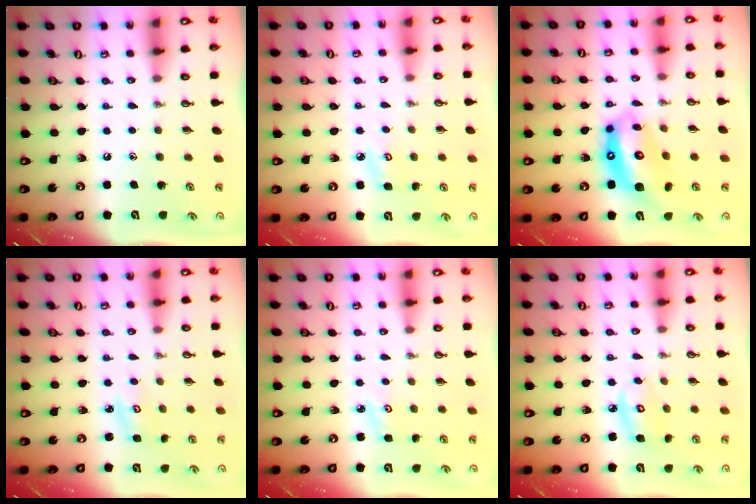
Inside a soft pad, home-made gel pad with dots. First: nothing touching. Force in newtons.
{"total": 4.5, "press": 4.5, "slide": 0.4}
{"total": 13.4, "press": 13.3, "slide": 1.1}
{"total": 3.1, "press": 3.0, "slide": 0.4}
{"total": 3.0, "press": 2.9, "slide": 0.4}
{"total": 6.0, "press": 6.0, "slide": 0.3}